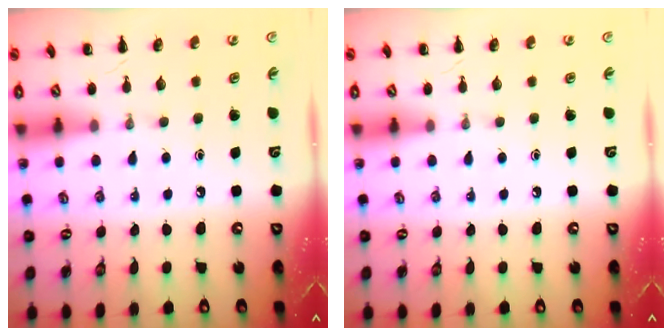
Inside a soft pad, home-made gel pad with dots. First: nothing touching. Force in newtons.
{"total": 0.0}